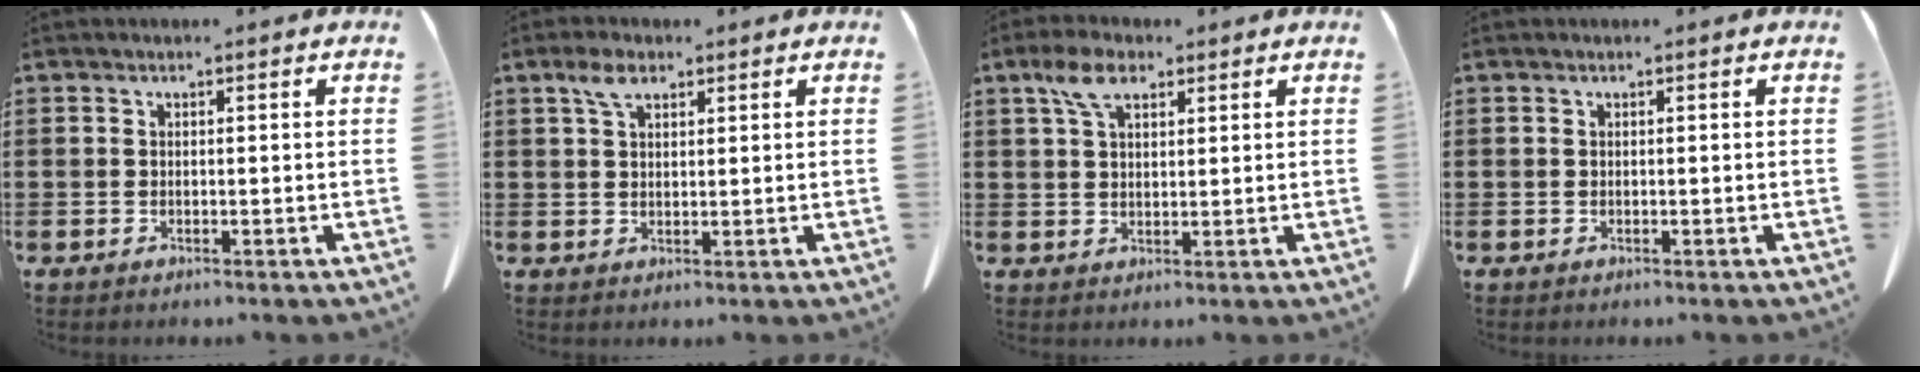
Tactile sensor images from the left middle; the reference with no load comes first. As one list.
[{"total": 3.5, "force": [2.1, 1.7, 2.3], "torque": [-0.052, 0.005, 0.039]}, {"total": 5.3, "force": [3.1, 2.5, 3.5], "torque": [-0.079, 0.008, 0.056]}, {"total": 0.0}]